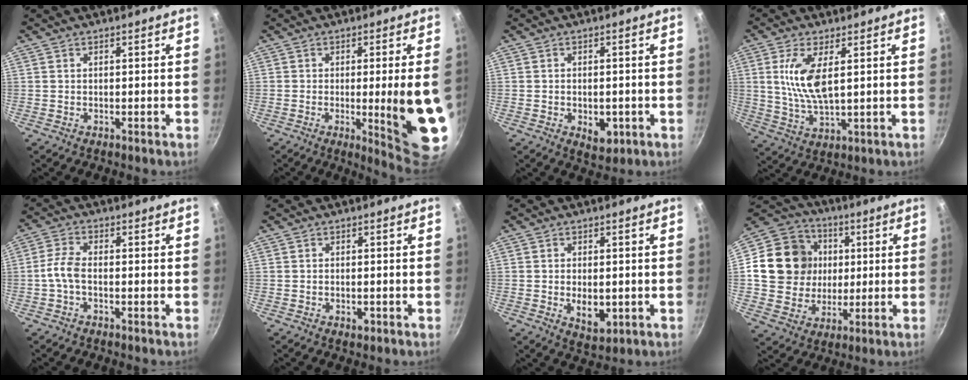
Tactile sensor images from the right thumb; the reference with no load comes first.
{"total": 14.1, "force": [-1.7, 2.0, 13.8], "torque": [-0.169, -0.011, -0.015]}
{"total": 5.1, "force": [-1.5, 3.2, 3.7], "torque": [-0.037, 0.002, -0.015]}
{"total": 9.2, "force": [2.2, 3.5, 8.2], "torque": [-0.165, -0.011, 0.049]}
{"total": 4.0, "force": [-1.2, 1.9, 3.4], "torque": [-0.081, 0.016, -0.034]}
{"total": 1.9, "force": [-0.8, 1.0, 1.3], "torque": [-0.021, 0.001, -0.014]}
{"total": 6.1, "force": [-1.0, 3.5, 4.9], "torque": [-0.065, -0.009, -0.006]}
{"total": 17.3, "force": [2.2, 15.4, 7.5], "torque": [-0.117, 0.017, 0.038]}